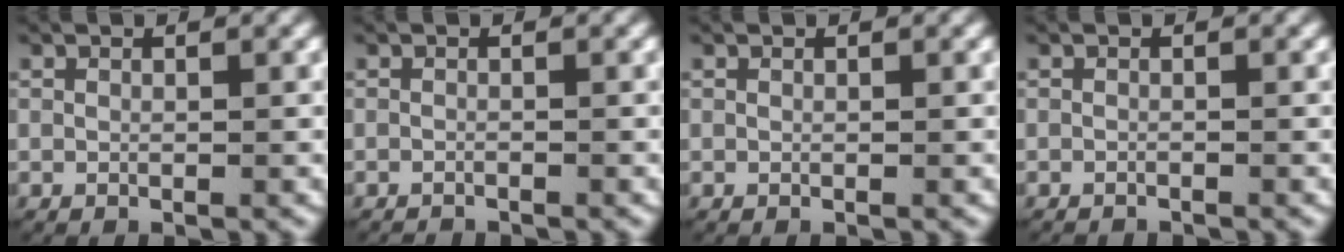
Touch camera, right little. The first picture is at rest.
{"total": 0.7, "force": [-0.7, -0.1, -0.1], "torque": [-0.004, -0.008, -0.010]}
{"total": 0.0}
{"total": 0.7, "force": [-0.6, -0.1, -0.1], "torque": [-0.005, -0.008, -0.007]}